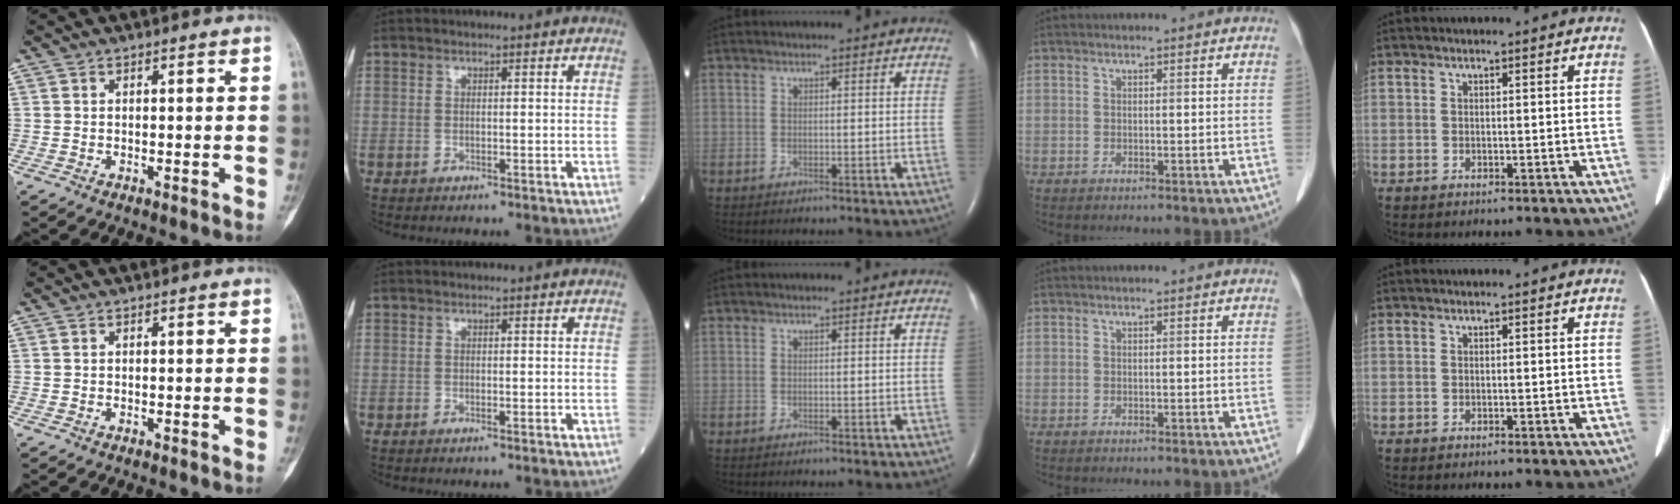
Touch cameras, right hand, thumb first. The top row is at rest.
{}